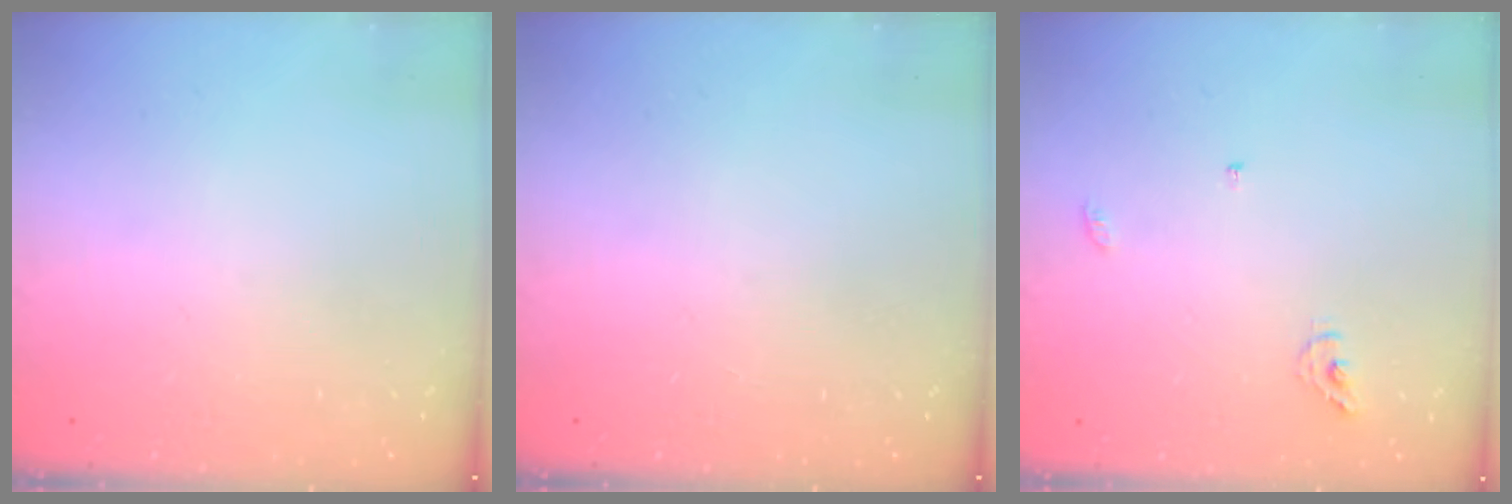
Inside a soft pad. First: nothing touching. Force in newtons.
{"total": 0.0}
{"total": 5.5, "press": 5.5, "slide": 0.4}